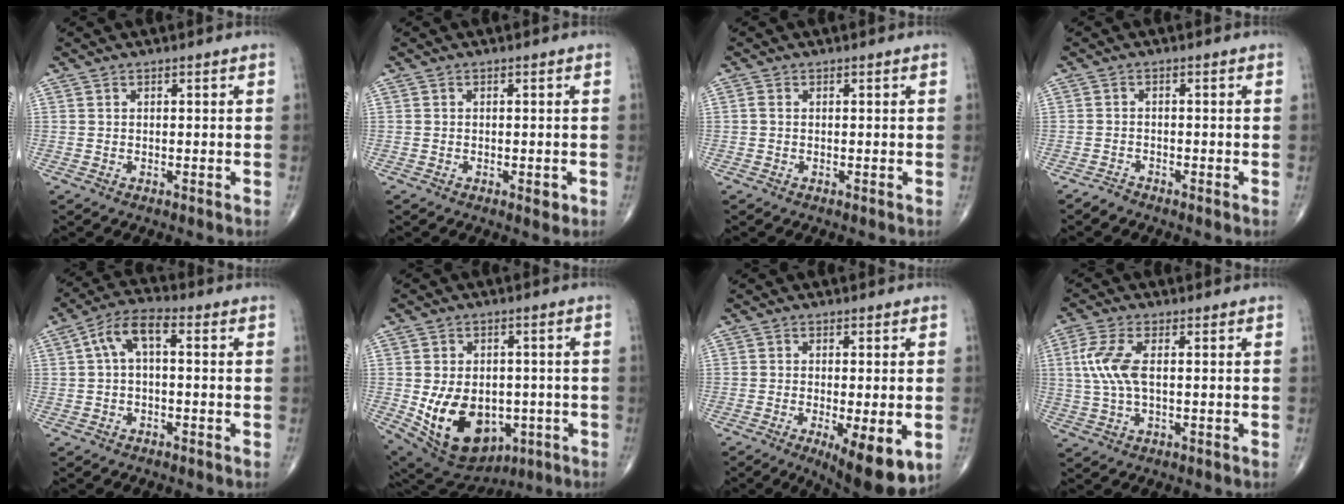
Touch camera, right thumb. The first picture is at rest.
{"total": 1.7, "force": [-0.6, 0.8, 1.4], "torque": [-0.014, -0.001, -0.008]}
{"total": 0.7, "force": [-0.1, 0.4, 0.5], "torque": [-0.011, -0.001, -0.004]}
{"total": 1.3, "force": [-1.3, 0.2, 0.0], "torque": [0.002, -0.004, -0.028]}
{"total": 6.7, "force": [0.7, 3.0, 5.9], "torque": [-0.111, 0.030, 0.003]}
{"total": 16.9, "force": [-3.7, 11.9, 11.4], "torque": [-0.177, 0.001, -0.030]}
{"total": 11.4, "force": [-3.9, 3.6, 10.1], "torque": [-0.148, -0.018, -0.051]}
{"total": 7.3, "force": [0.9, 3.1, 6.6], "torque": [-0.168, 0.010, 0.017]}